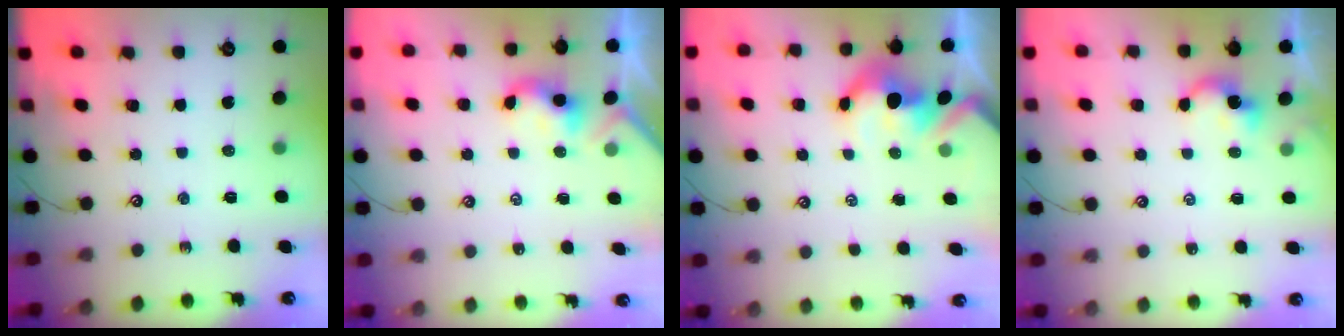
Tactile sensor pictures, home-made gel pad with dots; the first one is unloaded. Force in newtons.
{"total": 2.2, "press": 2.2, "slide": 0.2}
{"total": 4.5, "press": 4.4, "slide": 0.8}
{"total": 0.9, "press": 0.8, "slide": 0.4}